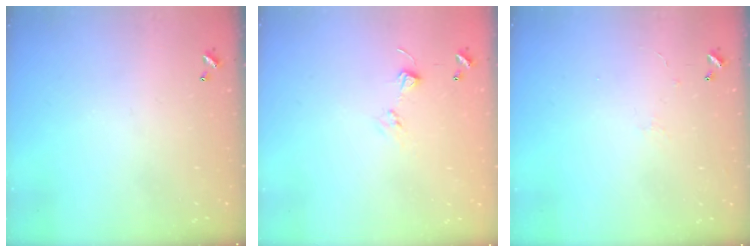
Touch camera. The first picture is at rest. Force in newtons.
{"total": 5.0, "press": 5.0, "slide": 0.6}
{"total": 0.9, "press": 0.7, "slide": 0.5}